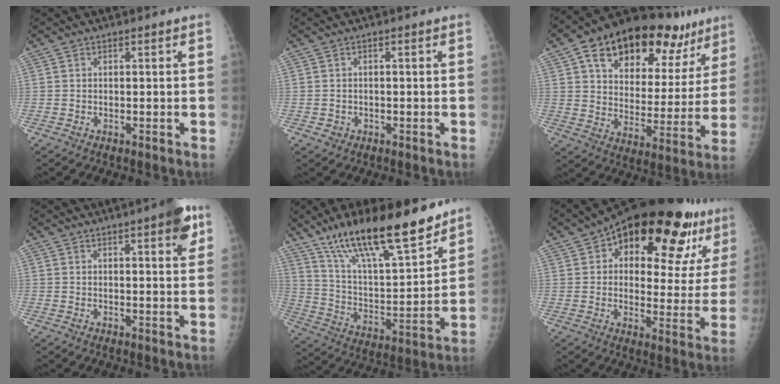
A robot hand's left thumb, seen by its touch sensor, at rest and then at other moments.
{"total": 1.2, "force": [-0.5, 1.1, 0.2], "torque": [0.002, 0.005, -0.006]}
{"total": 26.4, "force": [15.2, 14.1, 16.3], "torque": [-0.207, -0.008, 0.233]}
{"total": 6.5, "force": [3.4, 1.5, 5.3], "torque": [-0.058, -0.010, 0.038]}
{"total": 23.2, "force": [16.7, 5.9, 15.0], "torque": [-0.227, -0.072, 0.291]}
{"total": 24.9, "force": [13.9, 10.7, 17.7], "torque": [-0.203, -0.017, 0.196]}